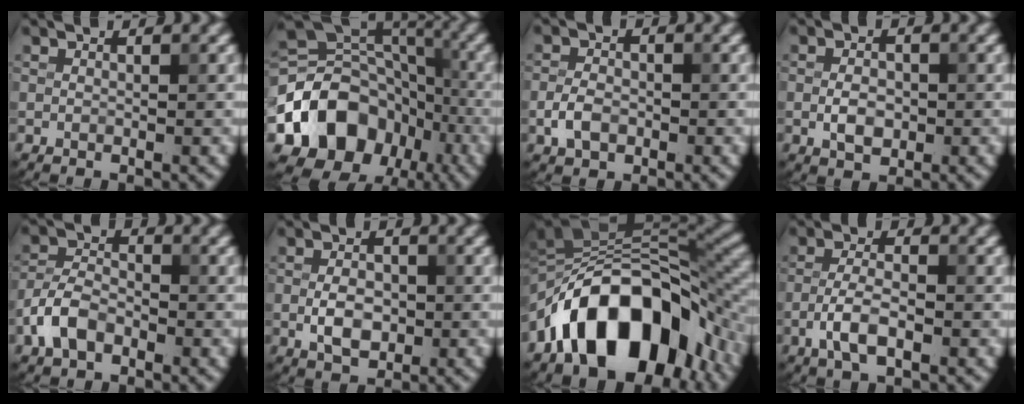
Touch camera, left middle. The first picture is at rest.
{"total": 11.5, "force": [-4.7, 8.9, 5.4], "torque": [-0.094, 0.000, -0.088]}
{"total": 2.6, "force": [-1.0, 1.8, 1.6], "torque": [-0.030, 0.002, -0.023]}
{"total": 2.5, "force": [-0.5, 1.6, 1.8], "torque": [-0.034, 0.000, -0.011]}
{"total": 4.0, "force": [-2.1, 2.4, 2.4], "torque": [-0.047, 0.006, -0.051]}
{"total": 3.3, "force": [-0.6, 2.1, 2.5], "torque": [-0.045, 0.000, -0.012]}
{"total": 14.3, "force": [-6.7, 8.0, 9.9], "torque": [-0.140, 0.013, -0.123]}
{"total": 3.5, "force": [-1.6, 1.3, 2.8], "torque": [-0.059, 0.003, -0.036]}